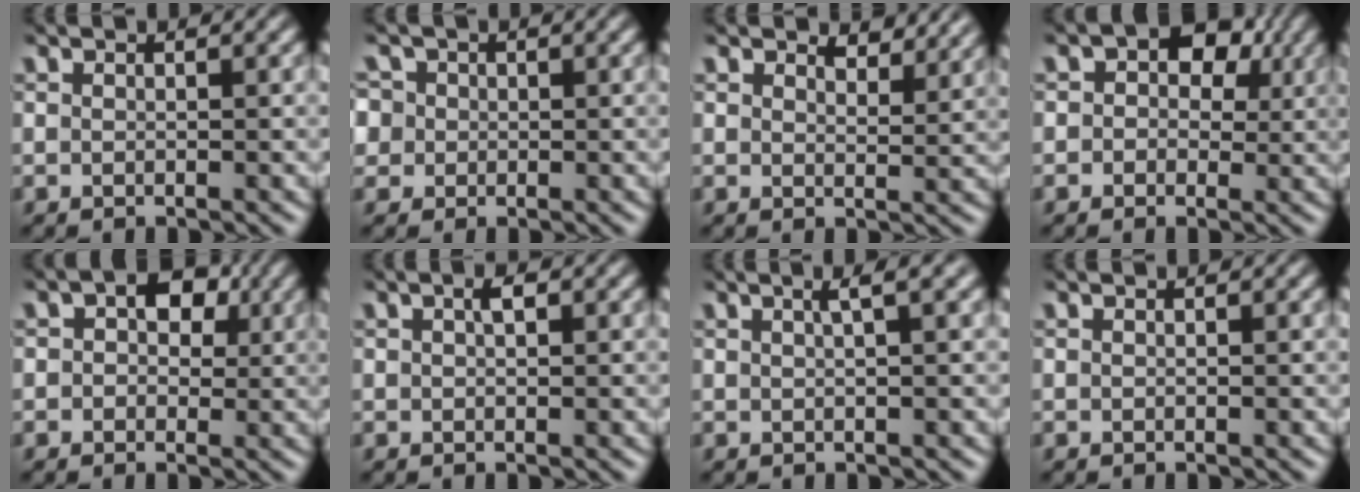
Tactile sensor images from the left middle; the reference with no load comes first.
{"total": 4.9, "force": [1.5, 4.3, 2.0], "torque": [-0.038, 0.030, -0.001]}
{"total": 3.0, "force": [2.7, 0.7, 0.9], "torque": [-0.022, -0.005, 0.035]}
{"total": 5.8, "force": [1.6, 4.4, 3.3], "torque": [-0.014, 0.020, -0.017]}
{"total": 4.3, "force": [1.2, 3.2, 2.6], "torque": [-0.010, 0.013, -0.013]}
{"total": 1.0, "force": [0.4, 0.4, 0.9], "torque": [-0.017, 0.002, 0.007]}
{"total": 2.2, "force": [1.0, 0.3, 1.9], "torque": [-0.021, 0.008, 0.012]}
{"total": 0.0}